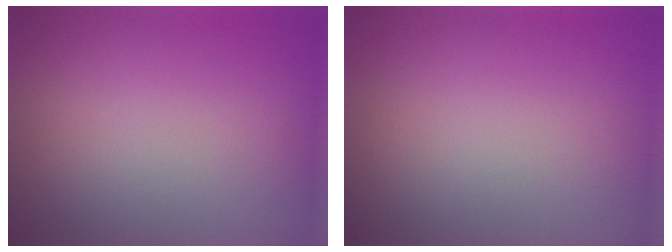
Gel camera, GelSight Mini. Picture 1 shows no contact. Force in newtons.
{"total": 0.0}